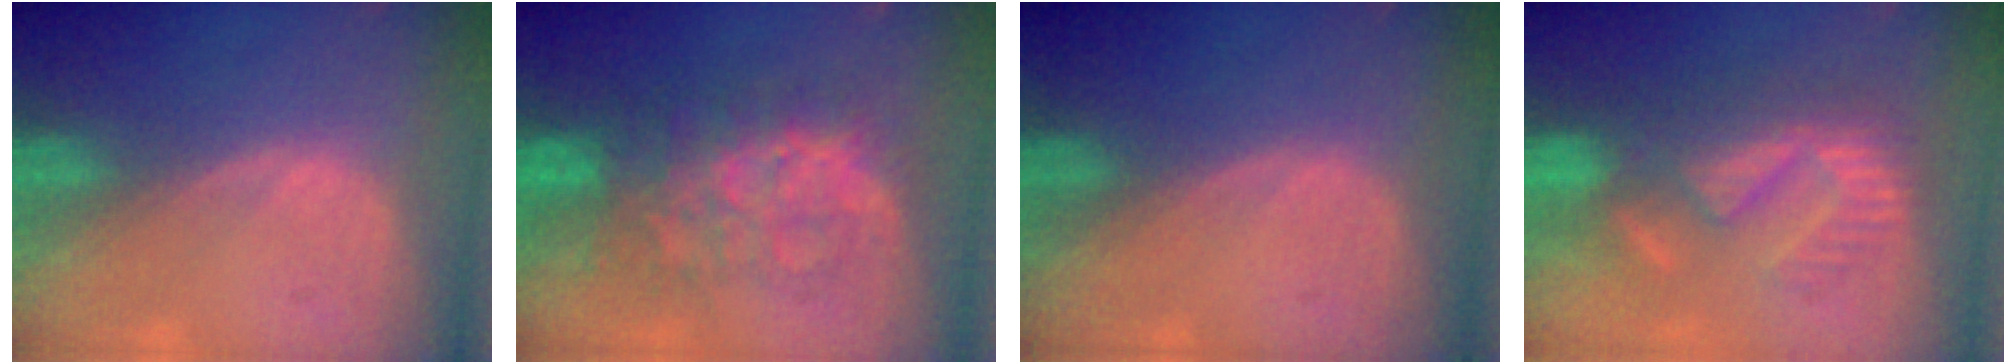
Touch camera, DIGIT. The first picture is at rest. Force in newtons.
{"total": 8.9, "press": 8.9, "slide": 0.3}
{"total": 0.0}
{"total": 8.7, "press": 8.5, "slide": 1.6}